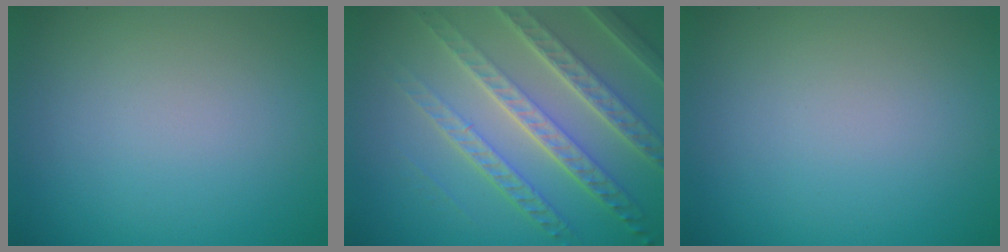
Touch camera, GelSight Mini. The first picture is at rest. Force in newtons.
{"total": 8.0, "press": 5.4, "slide": 5.8}
{"total": 0.0}